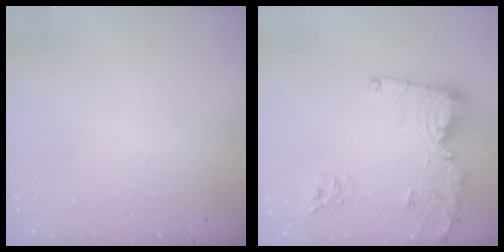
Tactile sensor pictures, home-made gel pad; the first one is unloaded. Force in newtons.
{"total": 14.6, "press": 14.6, "slide": 1.0}